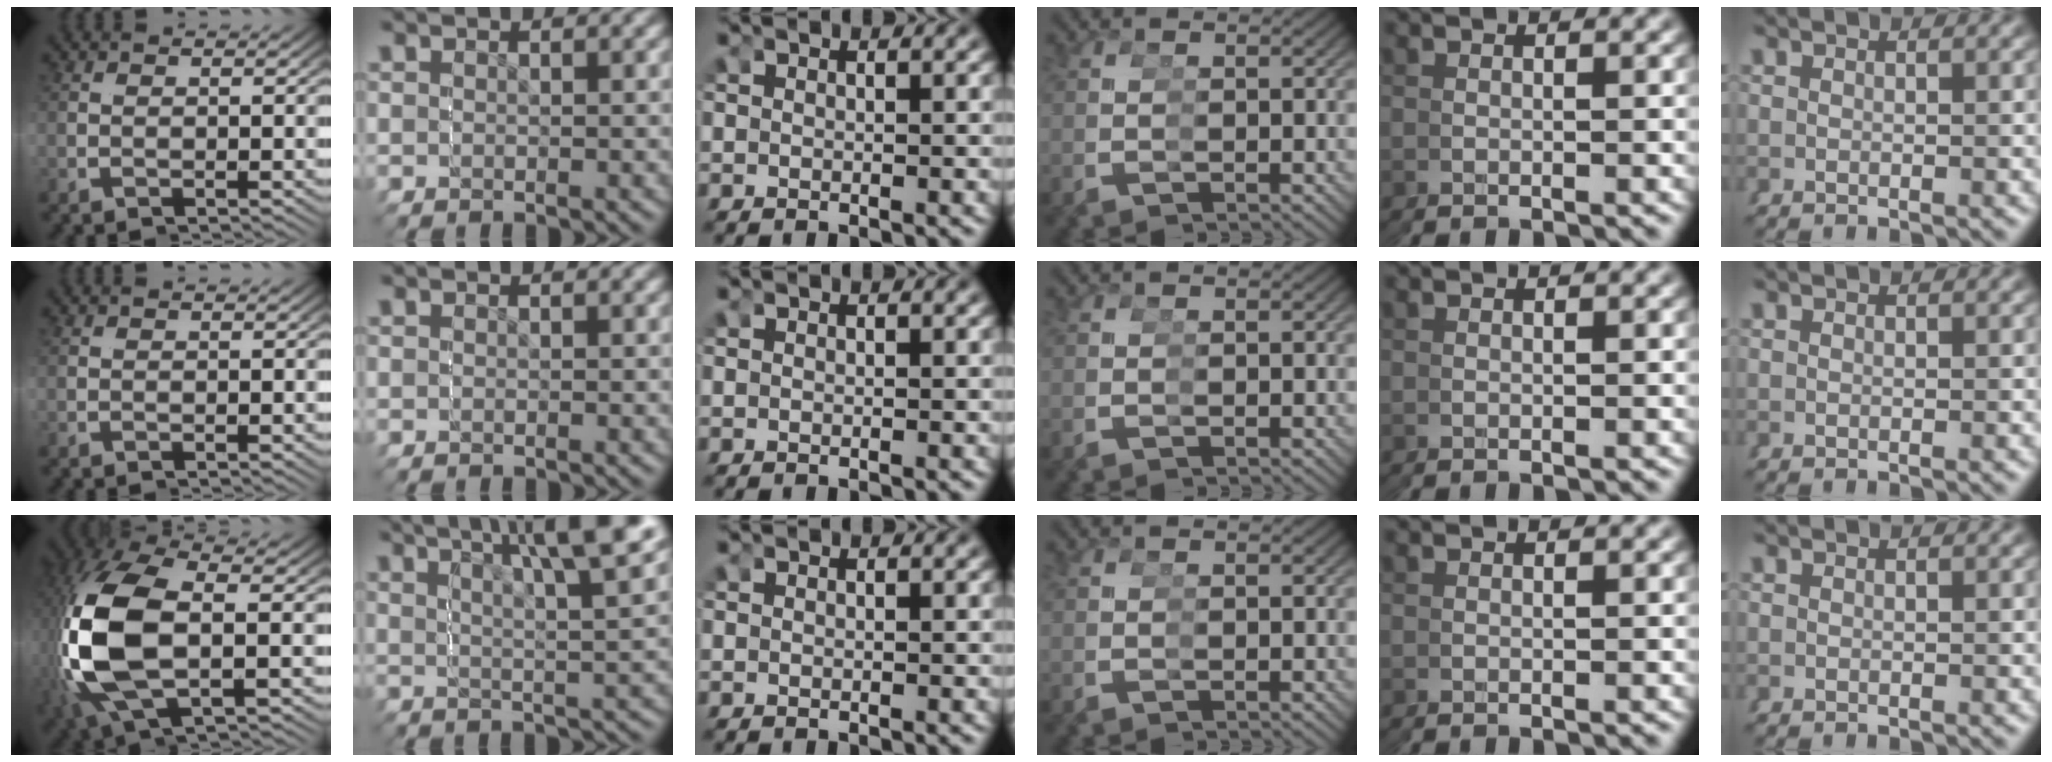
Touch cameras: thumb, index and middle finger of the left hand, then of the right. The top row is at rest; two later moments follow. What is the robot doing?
{"motion": "grasp_and_lifting", "object": "markers"}